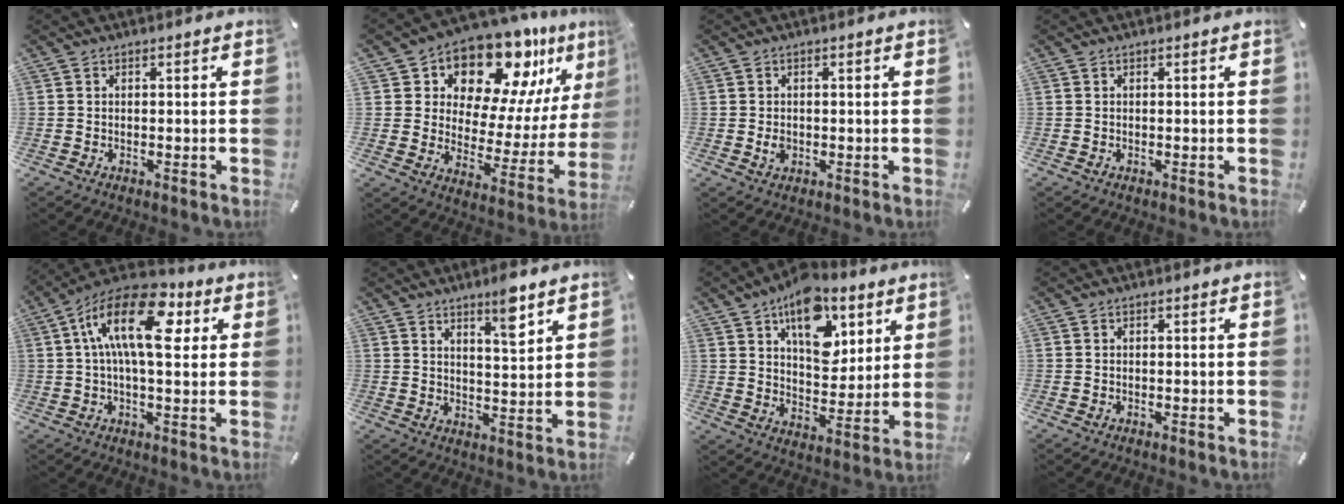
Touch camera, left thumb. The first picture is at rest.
{"total": 16.7, "force": [14.3, 7.1, 5.1], "torque": [-0.078, -0.139, 0.244]}
{"total": 1.7, "force": [0.0, 1.4, 0.9], "torque": [-0.012, 0.000, -0.002]}
{"total": 0.0}
{"total": 17.4, "force": [4.5, 8.1, 14.8], "torque": [-0.269, -0.008, 0.072]}
{"total": 7.0, "force": [5.5, 1.3, 4.2], "torque": [-0.057, -0.038, 0.090]}
{"total": 16.3, "force": [9.0, 10.0, 9.3], "torque": [-0.128, -0.045, 0.160]}
{"total": 0.0}